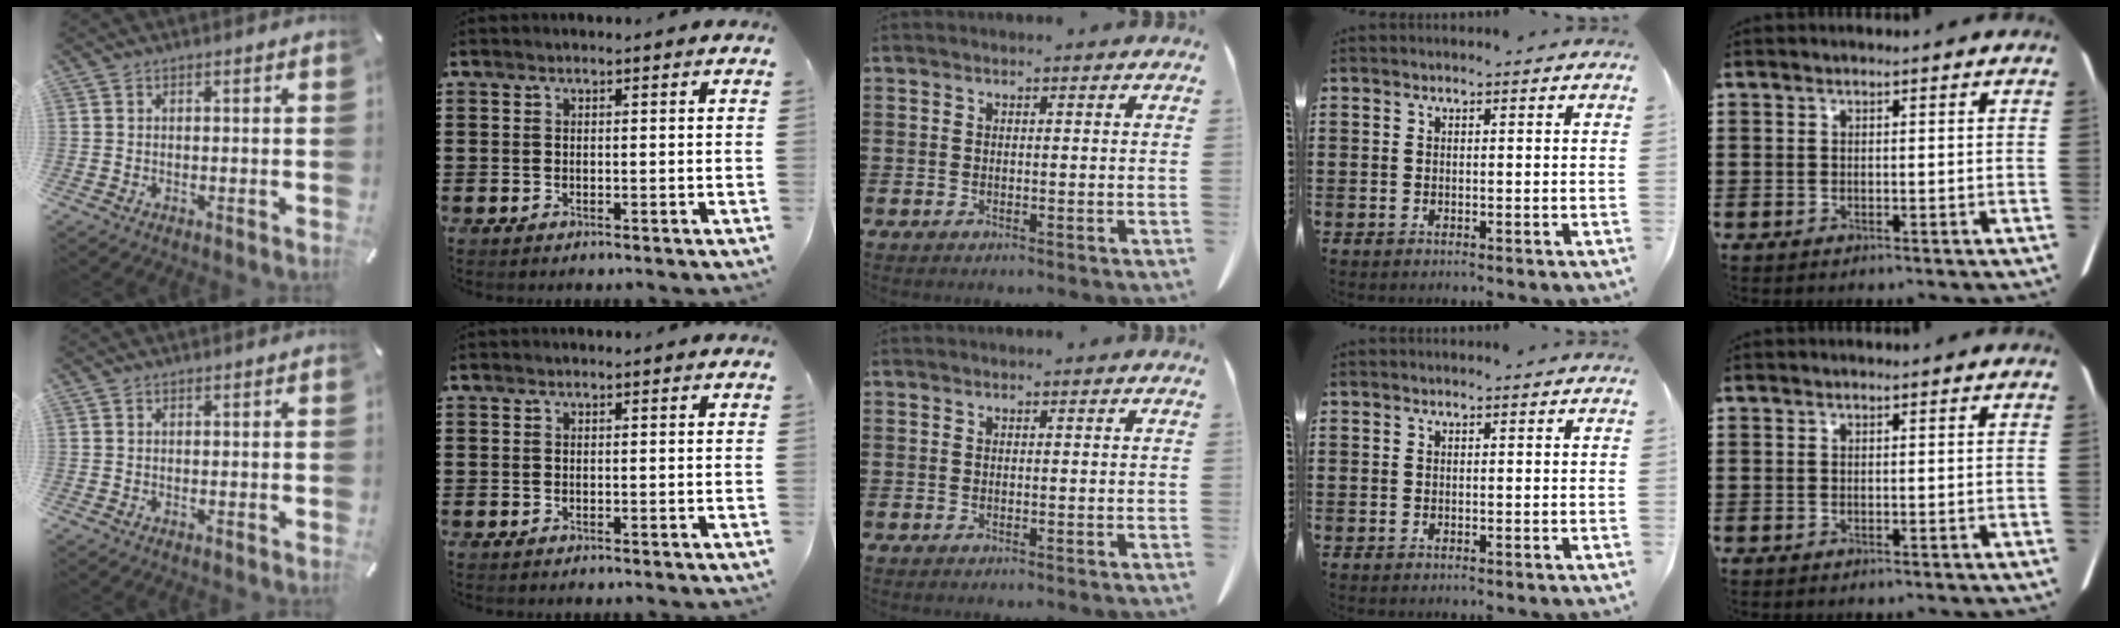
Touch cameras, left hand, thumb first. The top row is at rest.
{}